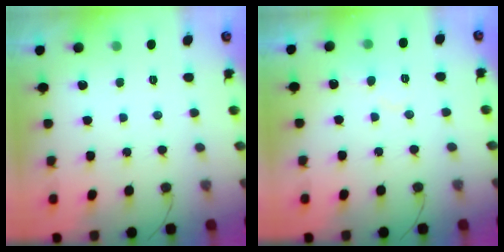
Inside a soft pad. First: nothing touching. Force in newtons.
{"total": 5.3, "press": 5.3, "slide": 0.5}